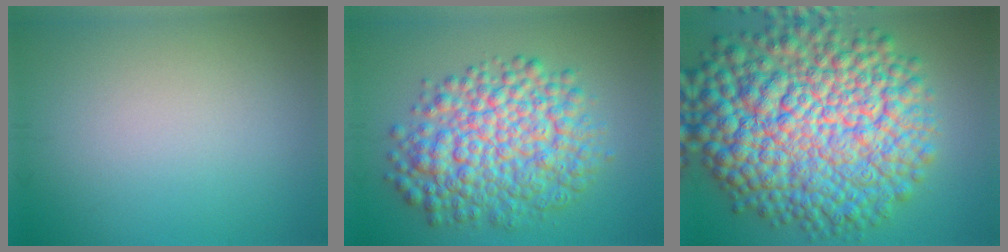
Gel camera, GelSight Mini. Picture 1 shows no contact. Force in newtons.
{"total": 9.0, "press": 9.0, "slide": 0.1}
{"total": 16.7, "press": 16.7, "slide": 0.4}